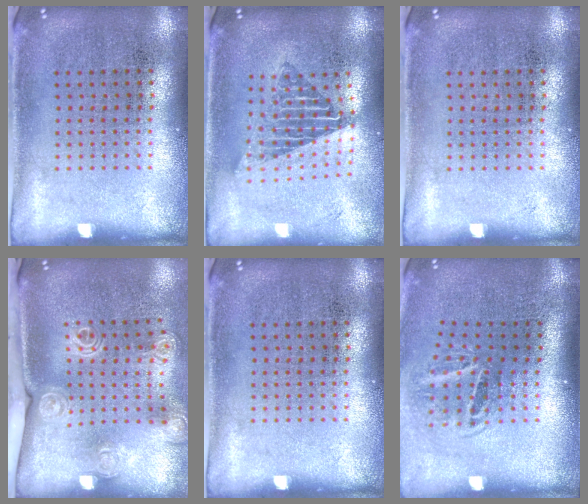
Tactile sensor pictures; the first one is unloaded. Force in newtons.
{"total": 1.7, "press": 1.3, "slide": 1.1}
{"total": 0.0}
{"total": 2.0, "press": 1.6, "slide": 1.2}
{"total": 0.0}
{"total": 1.8, "press": 1.2, "slide": 1.3}